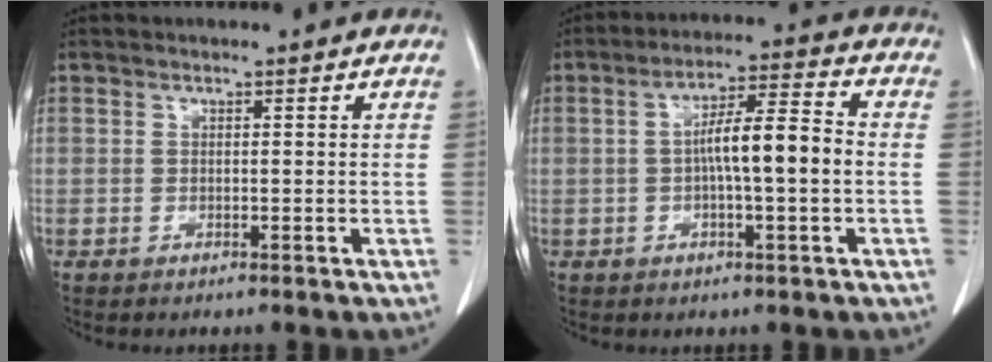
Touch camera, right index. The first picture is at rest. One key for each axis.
{"total": 9.0, "fx": -0.4, "fy": 1.0, "fz": 9.0, "tx": -0.154, "ty": 0.016, "tz": -0.014}